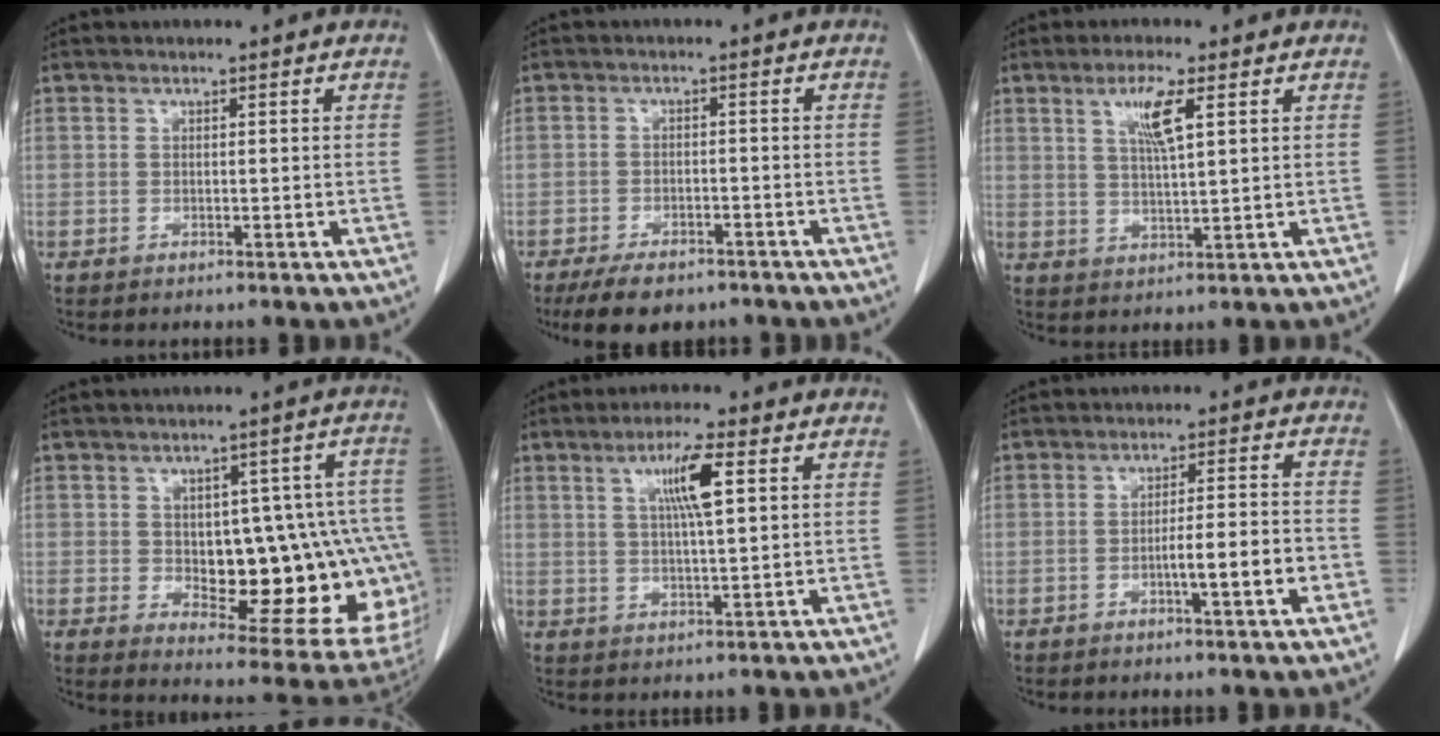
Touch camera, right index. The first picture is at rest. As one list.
[{"total": 7.4, "force": [-5.8, 3.3, 3.3], "torque": [-0.053, -0.003, -0.087]}, {"total": 5.6, "force": [2.4, 0.3, 5.0], "torque": [-0.095, 0.000, 0.045]}, {"total": 20.8, "force": [-2.1, 7.9, 19.1], "torque": [-0.166, 0.033, 0.004]}, {"total": 6.7, "force": [2.3, 0.3, 6.2], "torque": [-0.113, 0.003, 0.041]}, {"total": 6.5, "force": [-2.4, 0.3, 6.0], "torque": [-0.091, 0.007, -0.036]}]